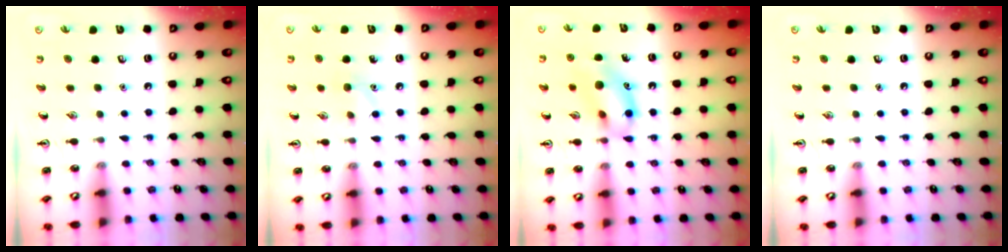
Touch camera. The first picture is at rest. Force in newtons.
{"total": 5.8, "press": 5.5, "slide": 1.7}
{"total": 13.1, "press": 13.1, "slide": 1.3}
{"total": 0.0}